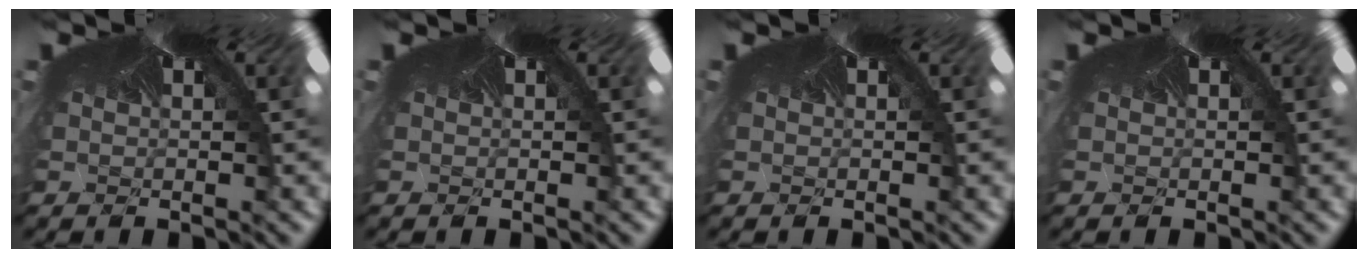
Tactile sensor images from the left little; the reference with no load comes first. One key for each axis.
{"total": 0.0}
{"total": 0.0}
{"total": 0.0}